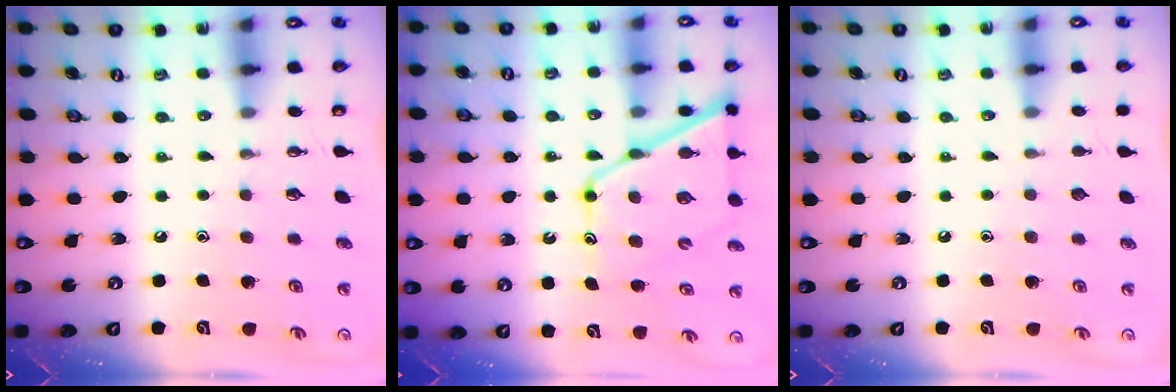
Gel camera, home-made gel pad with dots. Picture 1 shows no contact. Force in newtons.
{"total": 13.8, "press": 13.7, "slide": 1.3}
{"total": 0.0}